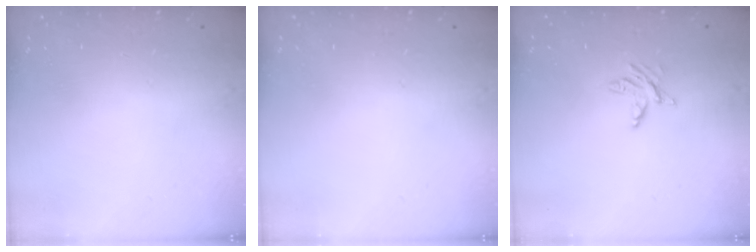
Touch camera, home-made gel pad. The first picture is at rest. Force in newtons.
{"total": 0.0}
{"total": 3.5, "press": 3.4, "slide": 0.4}